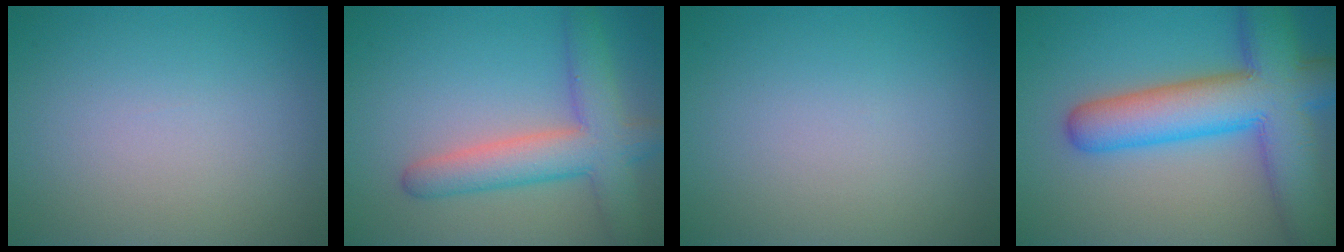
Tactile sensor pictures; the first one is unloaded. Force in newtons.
{"total": 6.0, "press": 6.0, "slide": 0.4}
{"total": 0.0}
{"total": 11.0, "press": 11.0, "slide": 0.6}